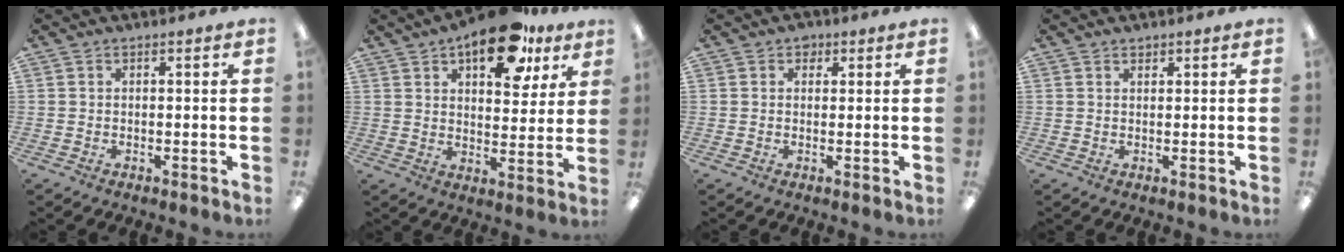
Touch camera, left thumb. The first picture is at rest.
{"total": 16.2, "force": [9.9, 7.3, 10.6], "torque": [-0.135, -0.039, 0.159]}
{"total": 2.1, "force": [1.2, 1.5, 0.8], "torque": [-0.002, -0.002, 0.017]}
{"total": 1.0, "force": [0.9, 0.5, 0.3], "torque": [0.002, -0.003, 0.015]}